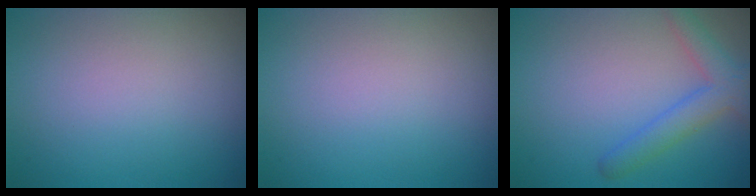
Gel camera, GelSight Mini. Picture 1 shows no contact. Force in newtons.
{"total": 0.0}
{"total": 3.5, "press": 3.5, "slide": 0.2}